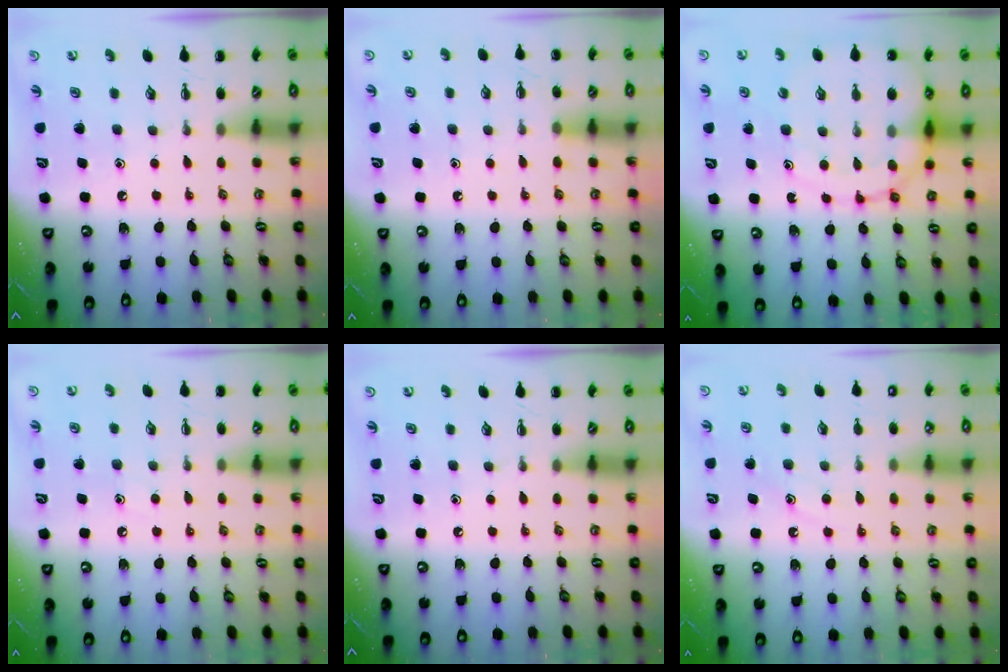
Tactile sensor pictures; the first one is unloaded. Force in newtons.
{"total": 7.5, "press": 7.2, "slide": 2.0}
{"total": 13.9, "press": 13.6, "slide": 2.8}
{"total": 6.3, "press": 6.1, "slide": 1.7}
{"total": 0.0}
{"total": 10.3, "press": 10.2, "slide": 1.3}